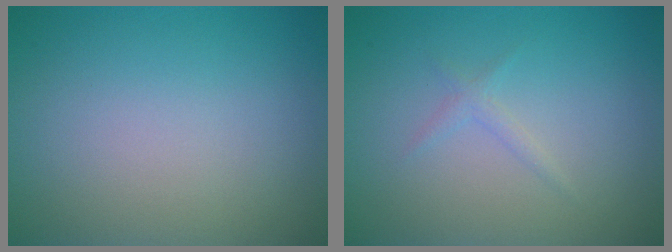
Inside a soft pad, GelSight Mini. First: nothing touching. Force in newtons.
{"total": 0.9, "press": 0.9, "slide": 0.0}